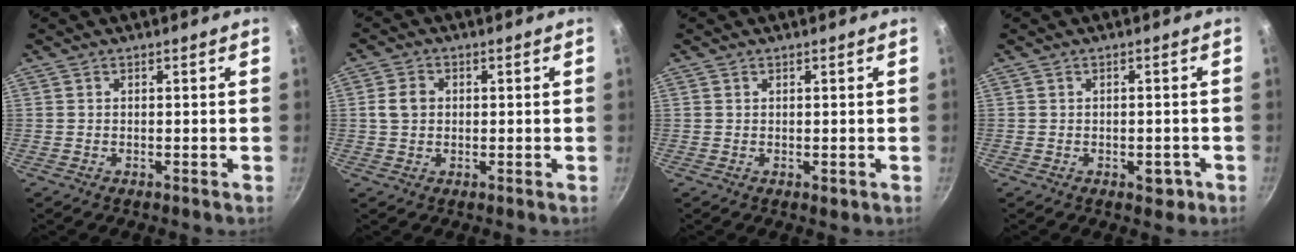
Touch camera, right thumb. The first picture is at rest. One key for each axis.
{"total": 4.0, "fx": 0.4, "fy": 3.2, "fz": 2.3, "tx": -0.032, "ty": 0.007, "tz": 0.002}
{"total": 1.0, "fx": 0.2, "fy": 0.7, "fz": 0.6, "tx": -0.005, "ty": -0.001, "tz": 0.004}
{"total": 3.0, "fx": -1.3, "fy": 1.9, "fz": 2.0, "tx": -0.010, "ty": 0.014, "tz": -0.008}